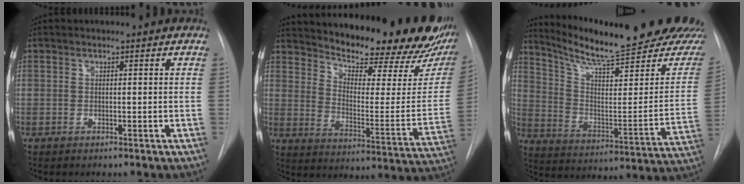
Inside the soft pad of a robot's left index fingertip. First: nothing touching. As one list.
[{"total": 25.2, "force": [21.9, 5.5, 11.2], "torque": [-0.175, -0.079, 0.276]}, {"total": 25.4, "force": [22.2, 1.8, 12.1], "torque": [-0.185, -0.086, 0.304]}]